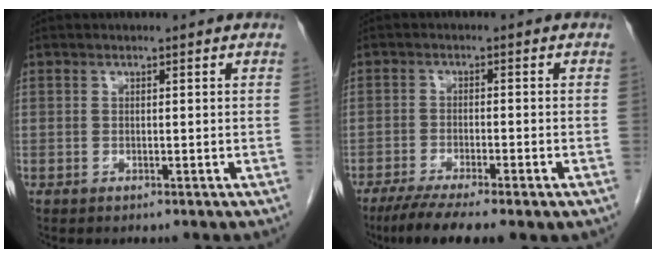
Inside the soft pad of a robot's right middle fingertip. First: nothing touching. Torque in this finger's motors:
{"motor_torque": [1.18, -0.96, 0.14, 0.09]}